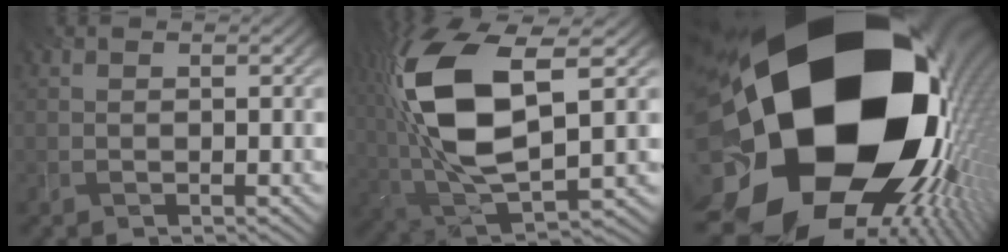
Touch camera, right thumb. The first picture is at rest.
{"total": 15.6, "force": [2.7, 7.0, 13.7], "torque": [-0.311, 0.005, 0.053]}
{"total": 24.4, "force": [-0.2, 17.8, 16.6], "torque": [-0.291, -0.110, -0.006]}